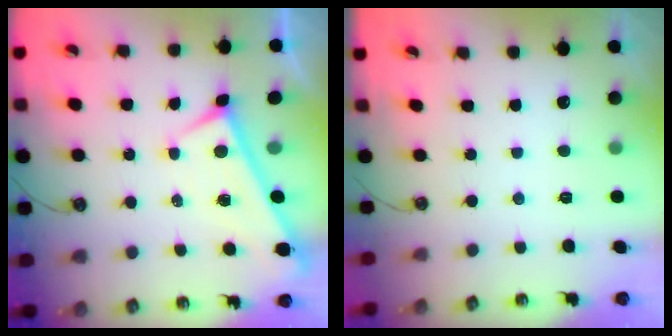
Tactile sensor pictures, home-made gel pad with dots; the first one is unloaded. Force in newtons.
{"total": 0.0}